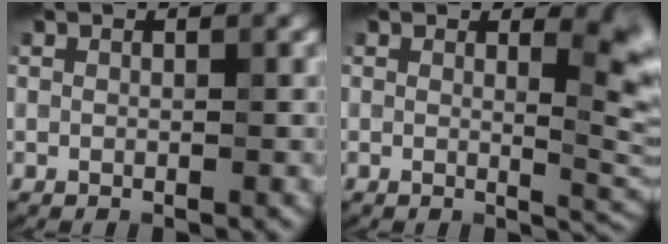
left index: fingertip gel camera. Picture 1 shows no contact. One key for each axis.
{"total": 4.1, "fx": 1.3, "fy": 1.4, "fz": 3.7, "tx": -0.038, "ty": -0.006, "tz": 0.019}